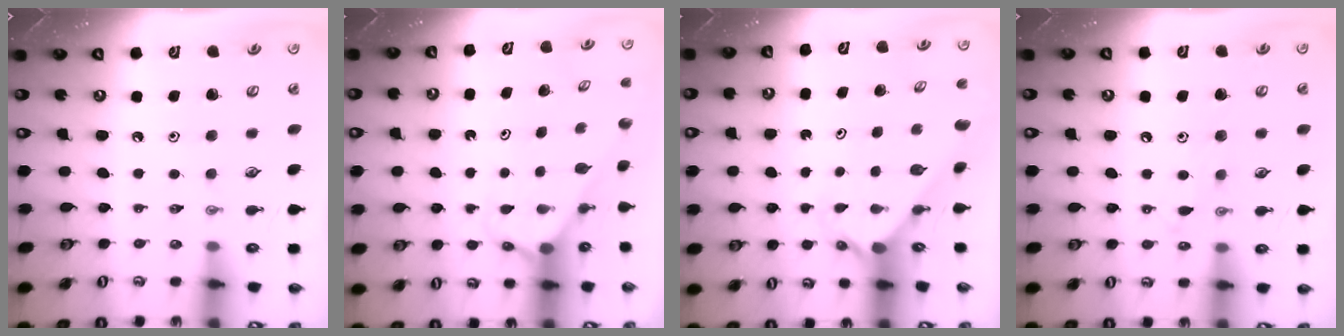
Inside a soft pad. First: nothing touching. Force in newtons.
{"total": 2.8, "press": 2.8, "slide": 0.2}
{"total": 2.5, "press": 2.5, "slide": 0.3}
{"total": 8.2, "press": 8.1, "slide": 0.7}